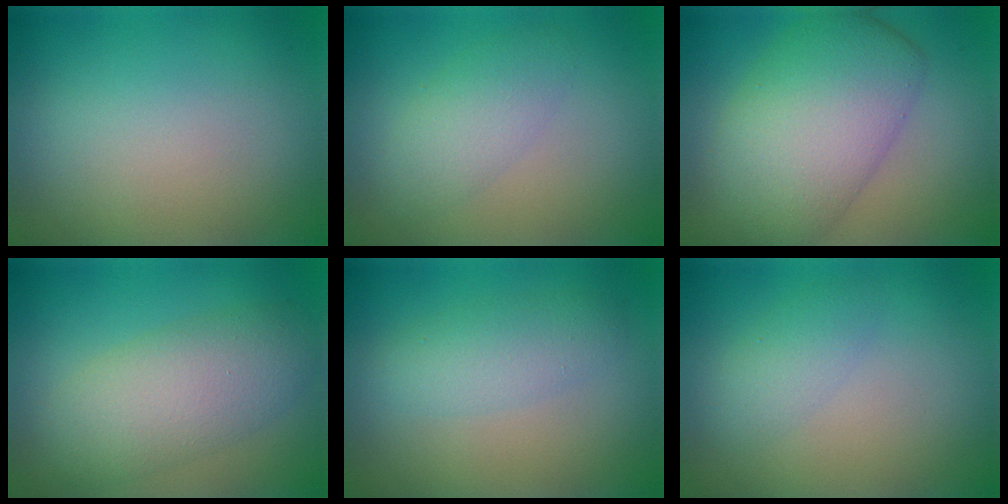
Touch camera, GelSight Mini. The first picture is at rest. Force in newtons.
{"total": 2.9, "press": 2.9, "slide": 0.1}
{"total": 10.5, "press": 10.4, "slide": 0.7}
{"total": 6.1, "press": 6.1, "slide": 0.2}
{"total": 2.7, "press": 2.7, "slide": 0.0}
{"total": 1.9, "press": 1.9, "slide": 0.0}